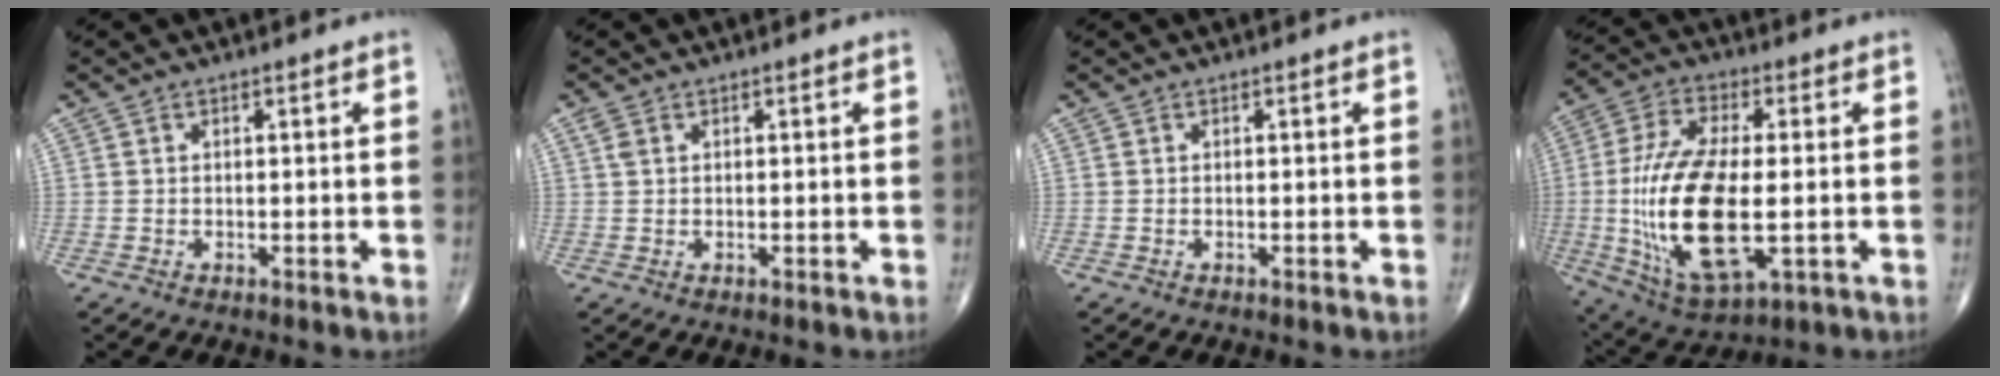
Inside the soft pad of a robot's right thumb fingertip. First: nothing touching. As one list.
[{"total": 1.4, "force": [0.6, 0.8, 0.9], "torque": [-0.024, 0.009, 0.017]}, {"total": 0.0}, {"total": 20.9, "force": [-2.2, 8.8, 18.9], "torque": [-0.391, -0.006, -0.025]}]